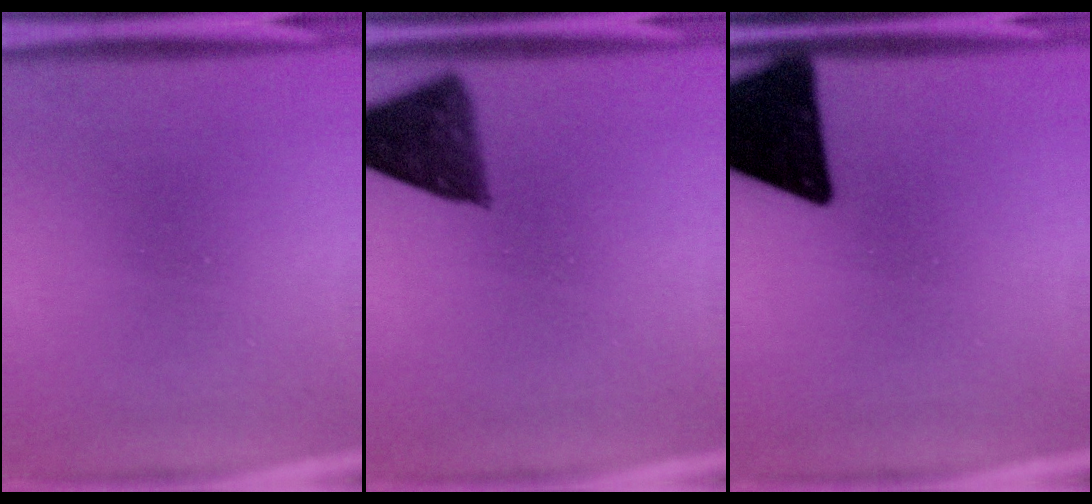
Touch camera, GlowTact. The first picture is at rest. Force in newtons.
{"total": 7.6}
{"total": 17.3}